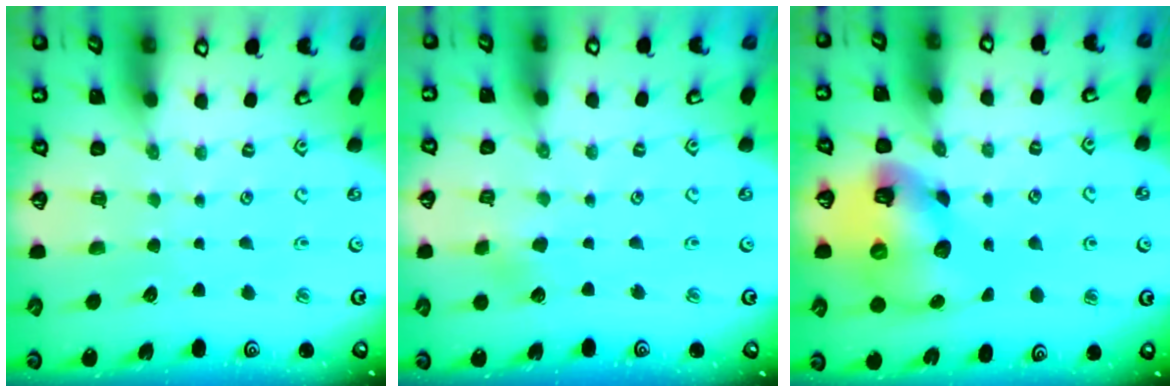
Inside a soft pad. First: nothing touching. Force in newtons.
{"total": 2.6, "press": 2.6, "slide": 0.4}
{"total": 13.7, "press": 13.6, "slide": 1.7}